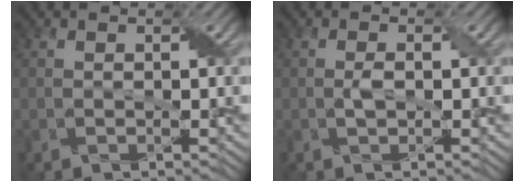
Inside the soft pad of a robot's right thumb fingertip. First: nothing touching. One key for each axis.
{"total": 1.2, "fx": -0.1, "fy": 0.5, "fz": 1.1, "tx": -0.025, "ty": 0.002, "tz": 0.001}